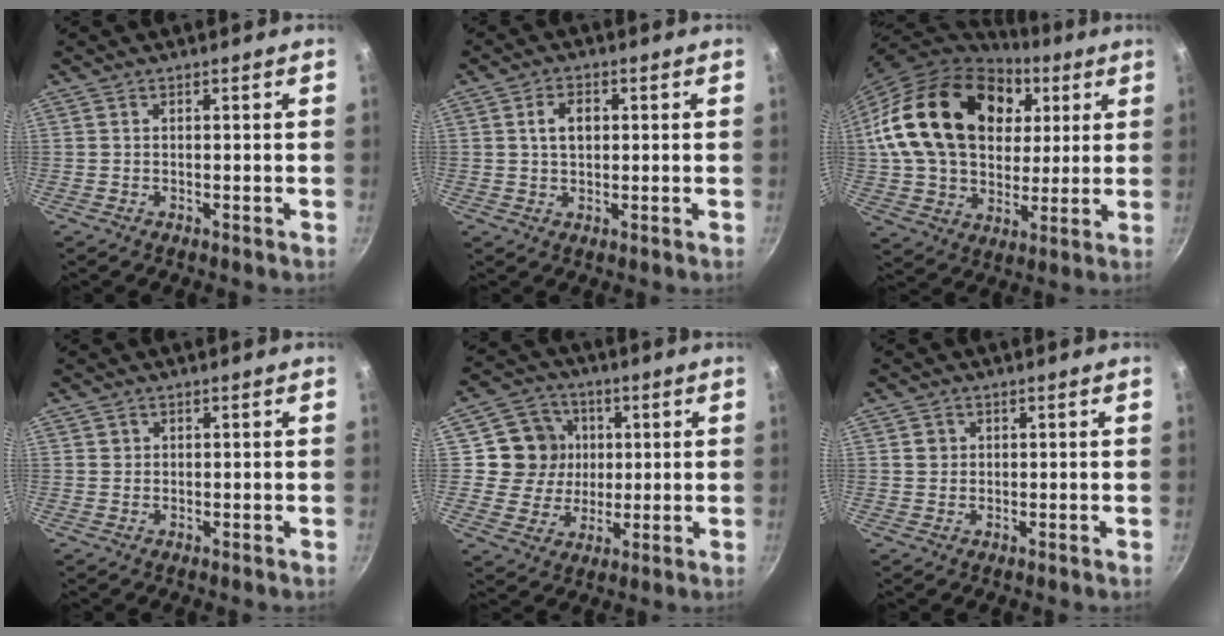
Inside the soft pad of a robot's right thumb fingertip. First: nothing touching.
{"total": 4.6, "force": [1.0, 3.0, 3.4], "torque": [-0.043, 0.005, 0.015]}
{"total": 27.4, "force": [7.5, 19.4, 17.7], "torque": [-0.302, 0.008, 0.131]}
{"total": 0.7, "force": [0.3, 0.7, 0.1], "torque": [0.006, 0.005, 0.004]}
{"total": 10.8, "force": [2.1, 10.1, 3.0], "torque": [-0.016, 0.002, 0.033]}
{"total": 1.7, "force": [0.4, 1.6, 0.4], "torque": [-0.001, 0.005, 0.006]}